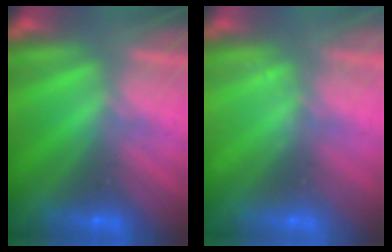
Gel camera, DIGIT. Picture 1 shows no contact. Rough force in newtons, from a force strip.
{"total": 2.4}